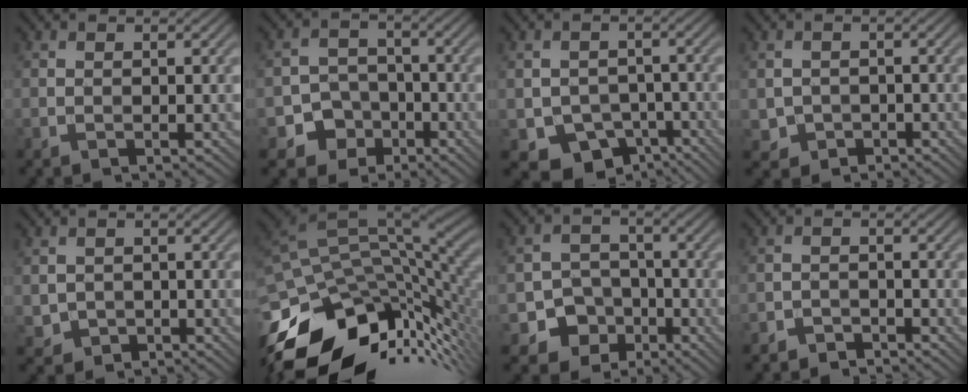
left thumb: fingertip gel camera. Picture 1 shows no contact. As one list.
[{"total": 5.4, "force": [-2.9, 4.4, 1.0], "torque": [-0.001, 0.001, -0.072]}, {"total": 6.6, "force": [-3.5, 5.1, 2.3], "torque": [-0.046, -0.021, -0.058]}, {"total": 2.0, "force": [-0.7, 1.9, 0.0], "torque": [-0.010, -0.008, -0.013]}, {"total": 1.6, "force": [-0.4, 1.6, 0.0], "torque": [-0.013, -0.008, -0.004]}, {"total": 16.3, "force": [-7.8, 8.3, 11.6], "torque": [-0.241, -0.018, -0.129]}, {"total": 6.3, "force": [-3.2, 5.2, 1.3], "torque": [-0.013, -0.003, -0.082]}, {"total": 2.1, "force": [-2.0, 0.5, -0.3], "torque": [0.007, 0.006, -0.040]}]